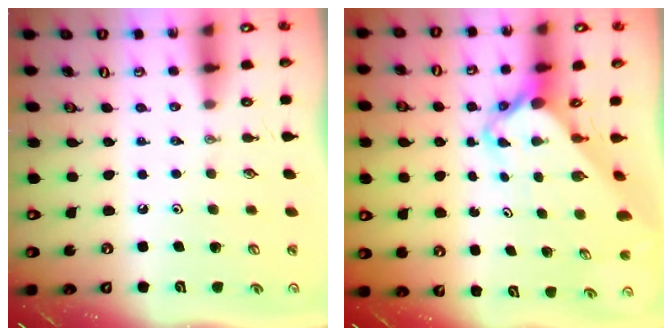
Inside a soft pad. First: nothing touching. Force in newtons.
{"total": 3.4, "press": 3.4, "slide": 0.3}